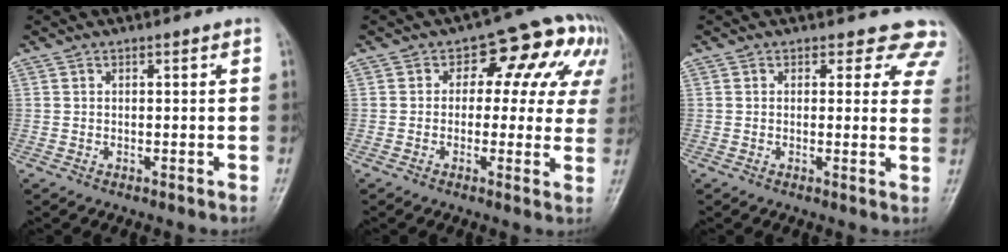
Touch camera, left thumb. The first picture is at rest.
{"total": 13.0, "force": [3.4, 8.1, 9.6], "torque": [-0.053, 0.028, 0.032]}
{"total": 7.6, "force": [6.4, 4.0, 1.0], "torque": [0.045, -0.024, 0.038]}